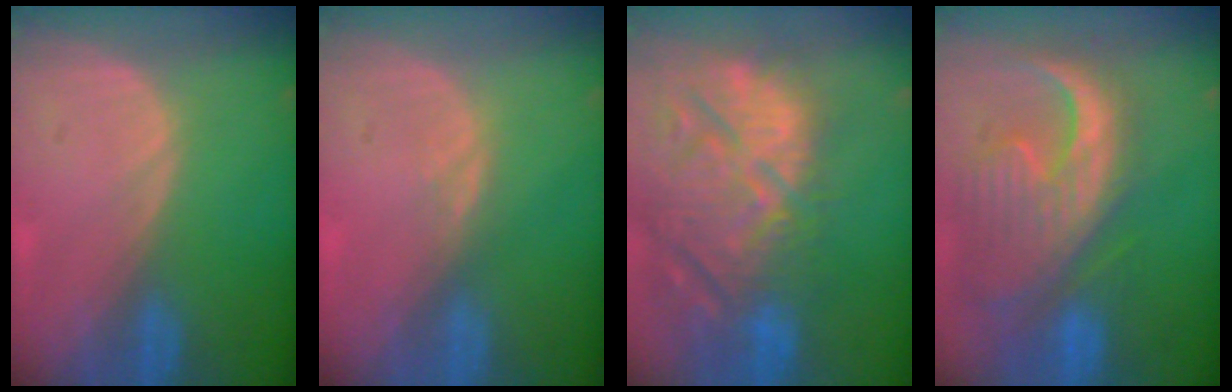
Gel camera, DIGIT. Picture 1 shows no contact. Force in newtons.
{"total": 0.9, "press": 0.9, "slide": 0.4}
{"total": 15.2, "press": 12.9, "slide": 8.0}
{"total": 13.4, "press": 11.5, "slide": 6.8}